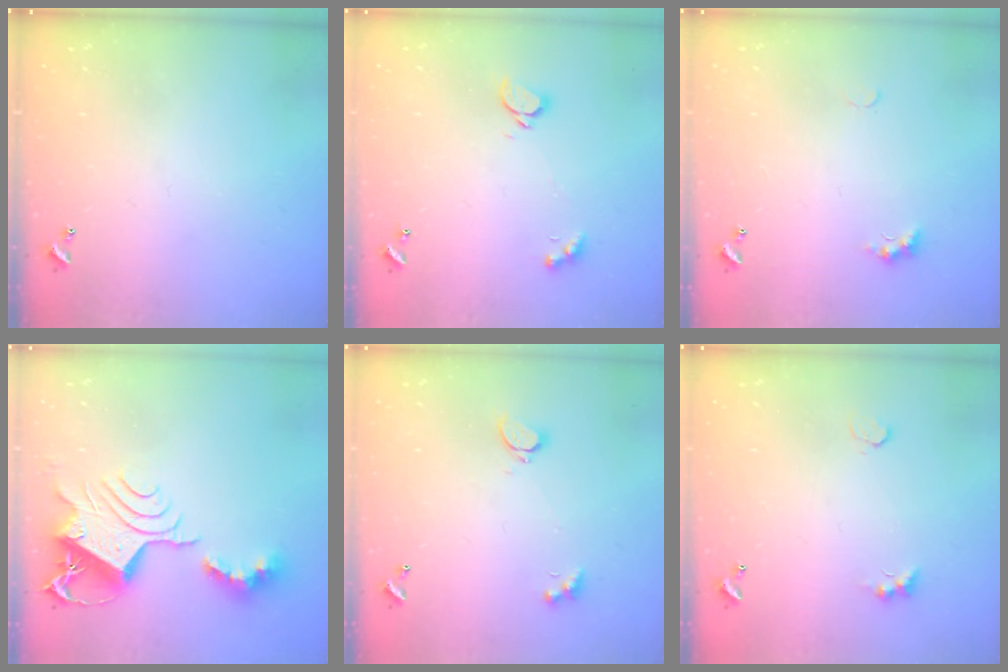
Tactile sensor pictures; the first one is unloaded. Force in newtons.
{"total": 1.6, "press": 1.5, "slide": 0.5}
{"total": 2.3, "press": 2.2, "slide": 0.7}
{"total": 14.2, "press": 14.2, "slide": 1.2}
{"total": 1.9, "press": 1.8, "slide": 0.6}
{"total": 1.9, "press": 1.8, "slide": 0.5}